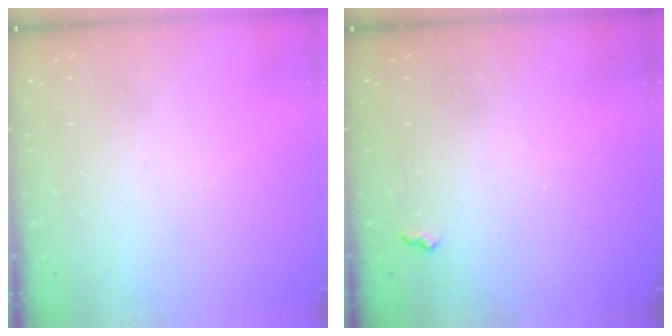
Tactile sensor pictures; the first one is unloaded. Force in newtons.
{"total": 4.8, "press": 4.8, "slide": 0.7}